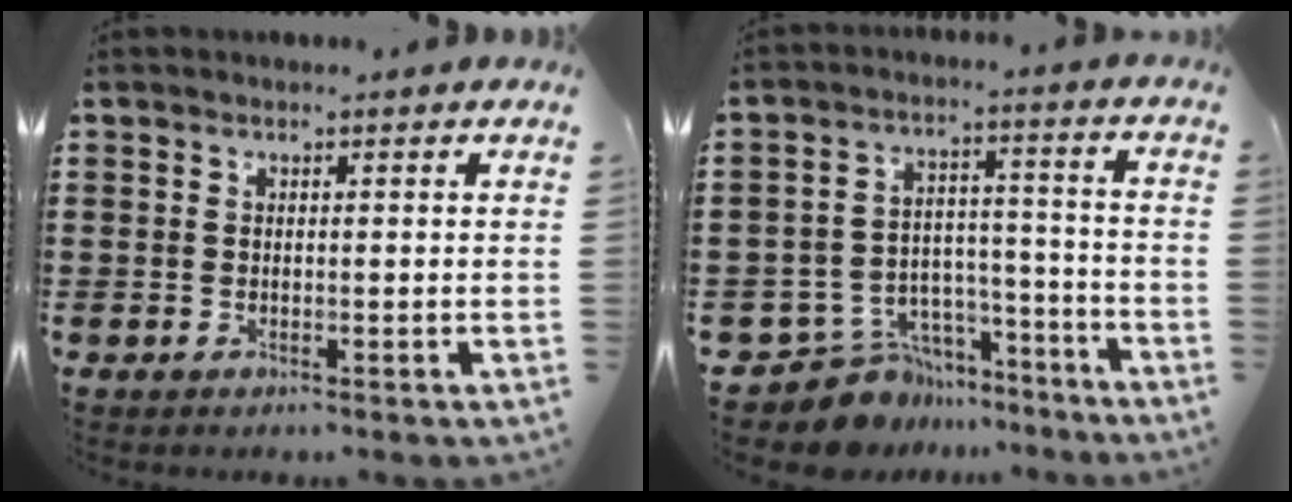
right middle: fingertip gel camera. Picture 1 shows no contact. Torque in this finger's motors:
{"motor_torque": [2.14, 0.00, 0.09, 0.00]}